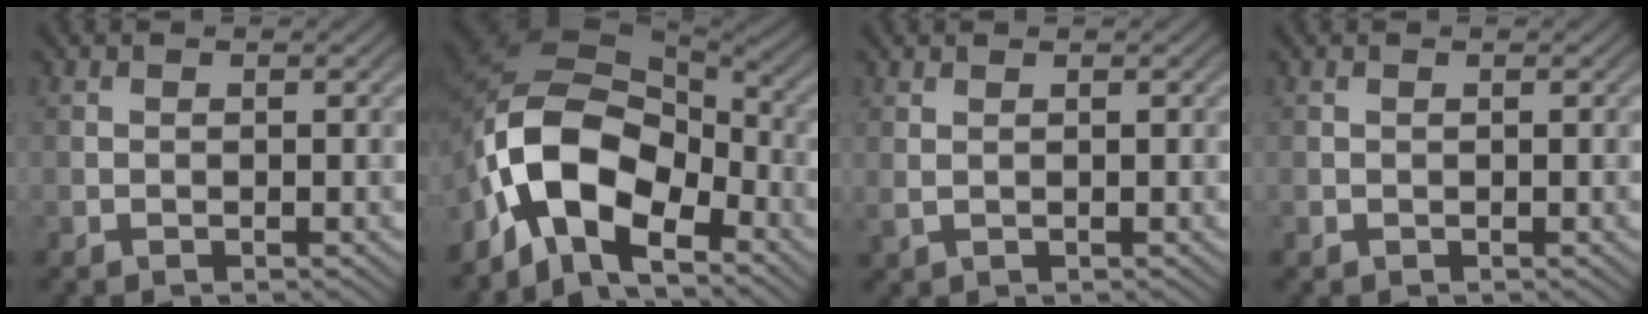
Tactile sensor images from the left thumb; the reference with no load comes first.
{"total": 12.5, "force": [-5.8, 6.4, 9.1], "torque": [-0.184, -0.003, -0.121]}
{"total": 1.0, "force": [0.4, 0.2, 0.8], "torque": [-0.022, 0.002, 0.010]}
{"total": 0.0}